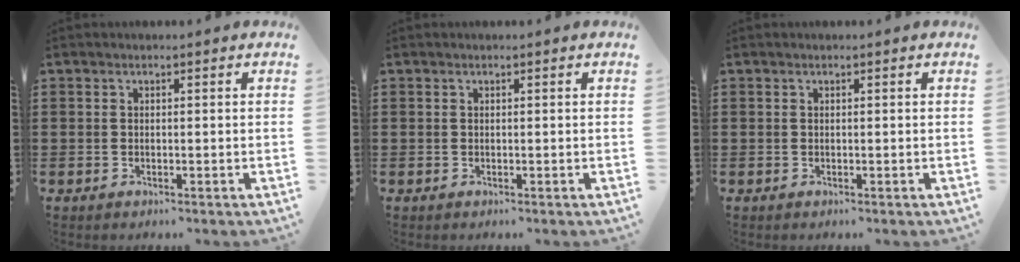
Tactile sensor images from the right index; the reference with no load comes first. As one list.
[{"total": 0.0}, {"total": 0.0}]